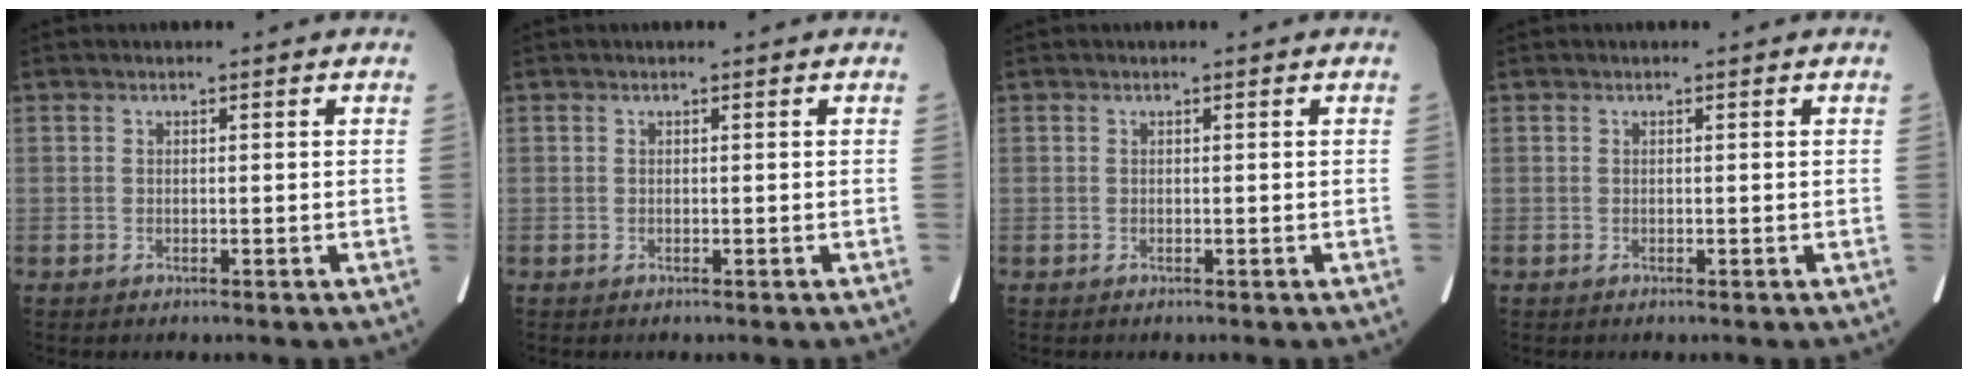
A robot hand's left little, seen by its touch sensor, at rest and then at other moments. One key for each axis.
{"total": 0.0}
{"total": 0.0}
{"total": 0.0}